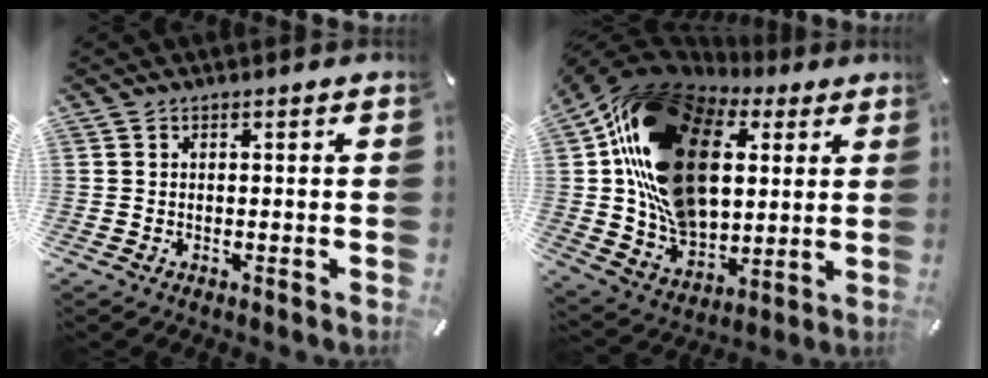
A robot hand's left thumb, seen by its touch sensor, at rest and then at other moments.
{"total": 29.1, "force": [8.0, 19.4, 20.2], "torque": [-0.399, -0.022, 0.149]}